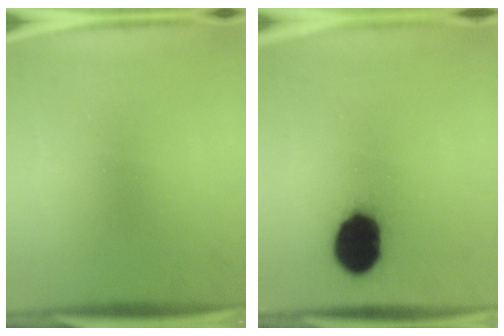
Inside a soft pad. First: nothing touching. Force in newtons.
{"total": 15.3}